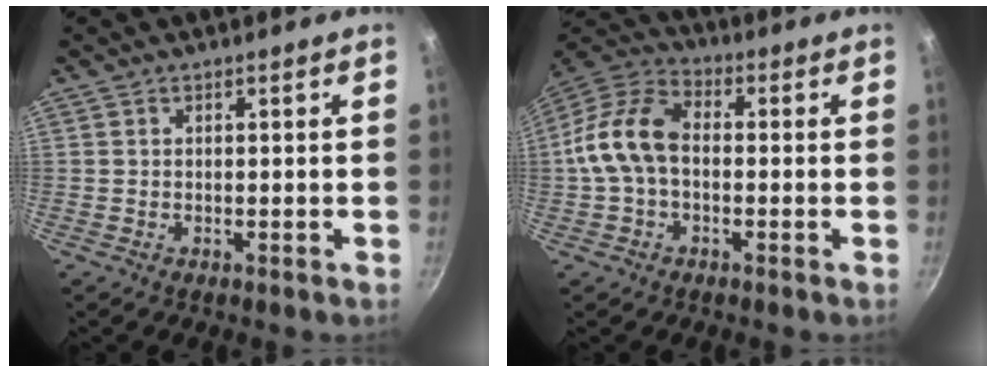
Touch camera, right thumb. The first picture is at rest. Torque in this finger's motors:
{"motor_torque": [0.62, 2.11, 1.04, -0.57, 0.14]}